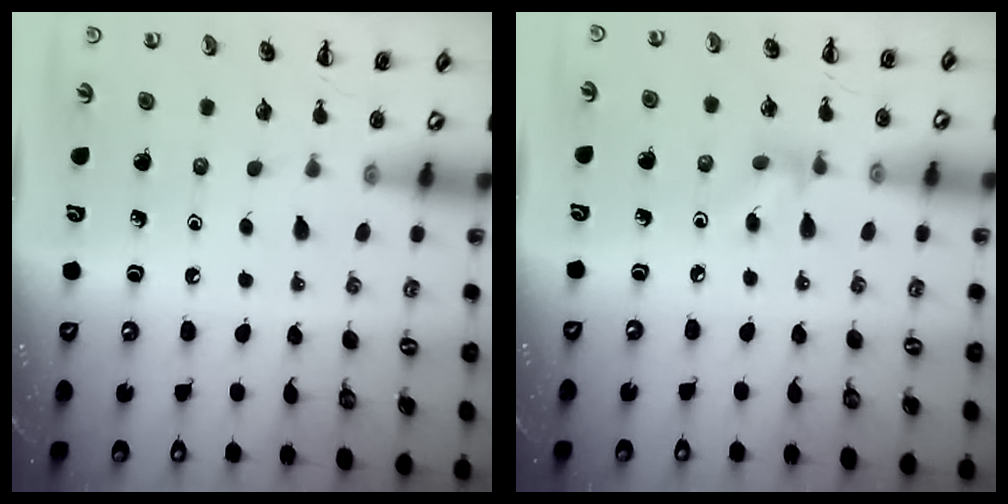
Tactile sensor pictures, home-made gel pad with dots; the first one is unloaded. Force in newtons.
{"total": 4.8, "press": 4.6, "slide": 1.2}